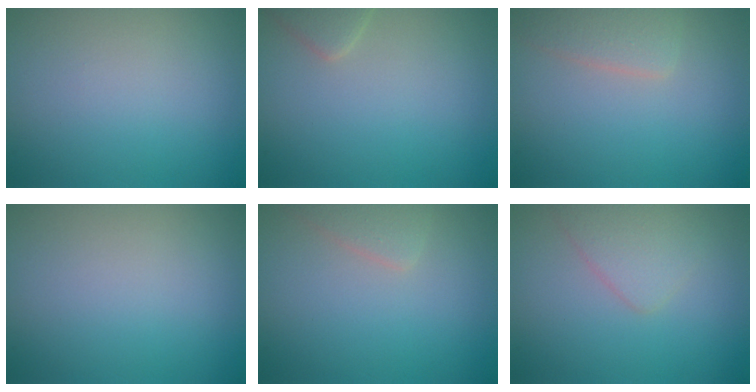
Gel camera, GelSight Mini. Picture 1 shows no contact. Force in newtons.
{"total": 1.8, "press": 1.8, "slide": 0.1}
{"total": 2.5, "press": 2.5, "slide": 0.1}
{"total": 0.0}
{"total": 1.7, "press": 1.7, "slide": 0.2}
{"total": 2.2, "press": 2.2, "slide": 0.0}